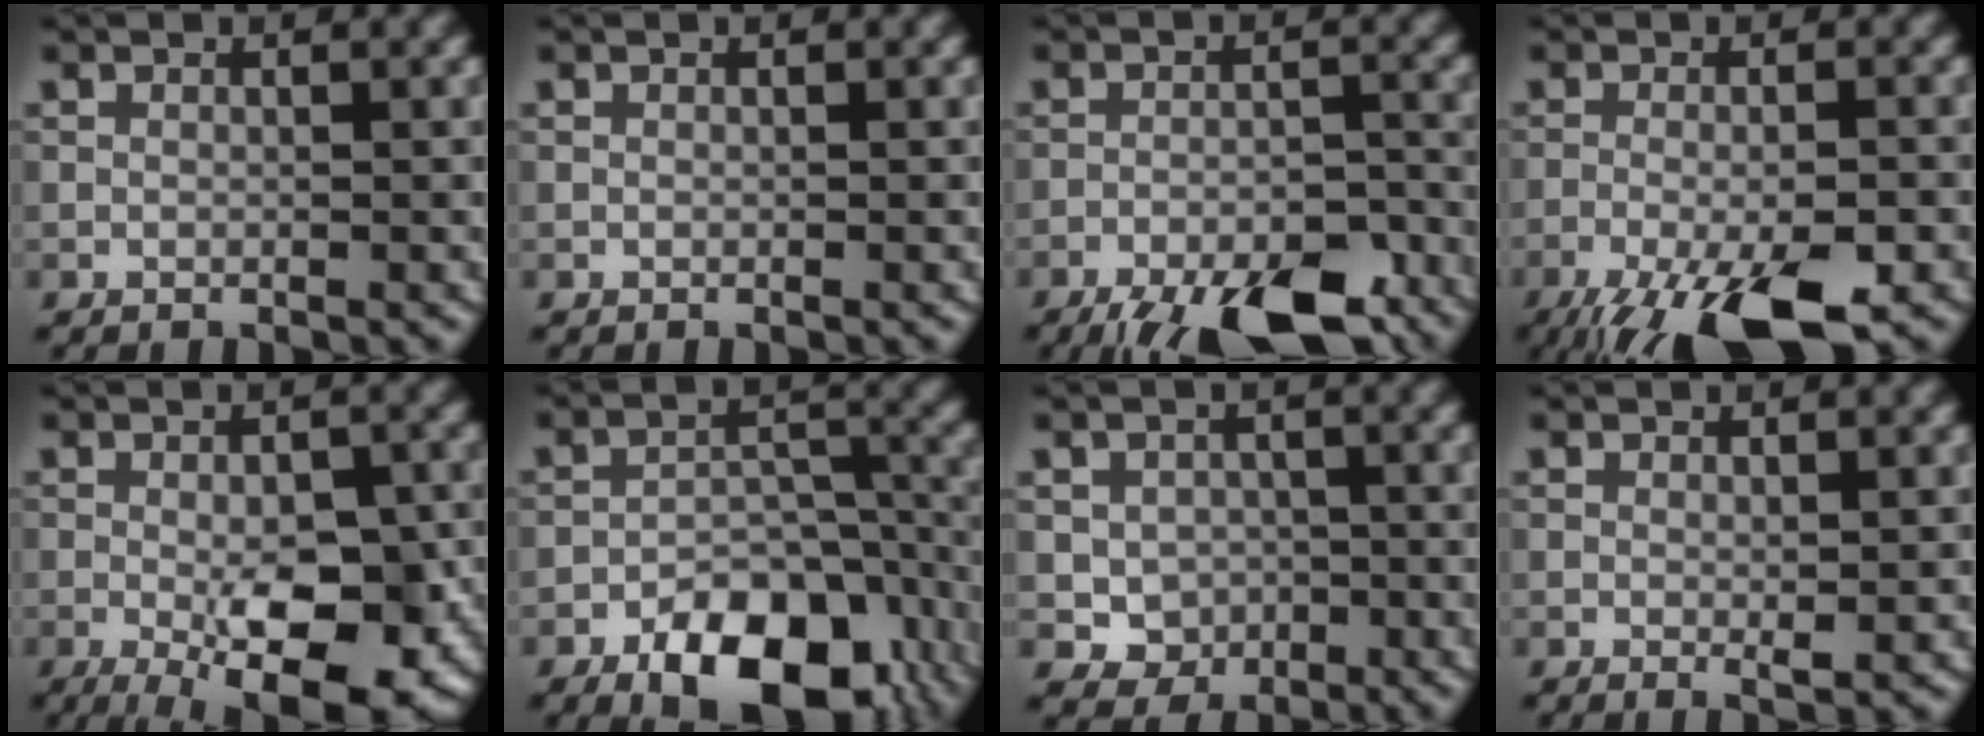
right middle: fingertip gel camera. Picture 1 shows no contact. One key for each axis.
{"total": 0.0}
{"total": 11.8, "fx": -9.3, "fy": 3.7, "fz": 6.2, "tx": -0.088, "ty": -0.027, "tz": -0.129}
{"total": 10.4, "fx": -6.6, "fy": 2.9, "fz": 7.4, "tx": -0.134, "ty": -0.033, "tz": -0.107}
{"total": 9.7, "fx": -3.1, "fy": 3.9, "fz": 8.3, "tx": -0.122, "ty": -0.015, "tz": -0.036}
{"total": 11.1, "fx": -6.4, "fy": 5.6, "fz": 7.1, "tx": -0.101, "ty": -0.008, "tz": -0.097}
{"total": 3.2, "fx": -0.8, "fy": 2.8, "fz": 1.2, "tx": -0.012, "ty": -0.006, "tz": -0.014}
{"total": 1.0, "fx": 0.0, "fy": 0.1, "fz": 1.0, "tx": -0.014, "ty": -0.004, "tz": -0.001}